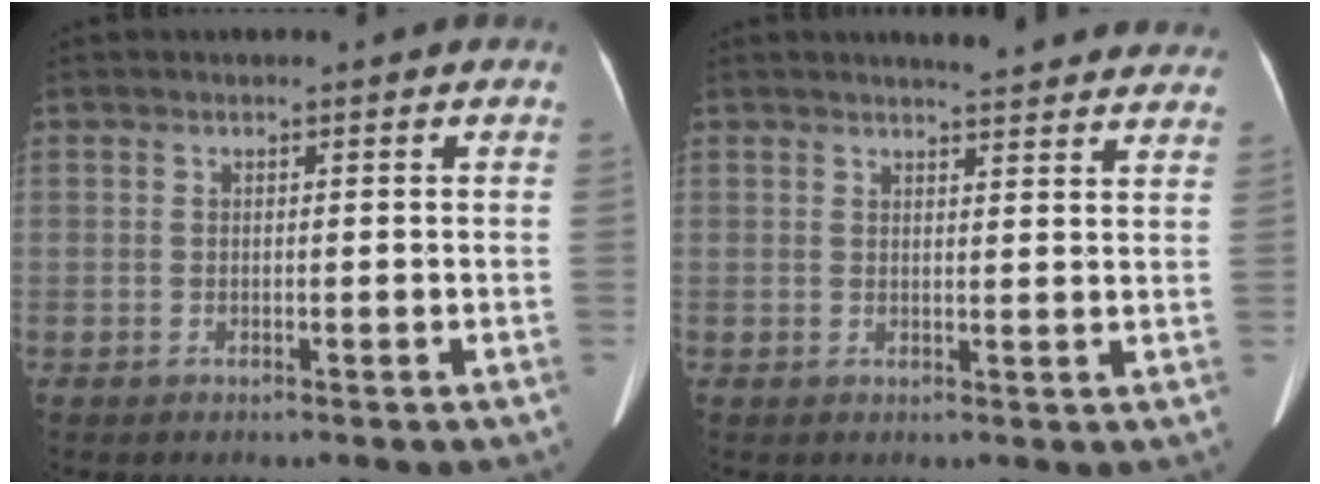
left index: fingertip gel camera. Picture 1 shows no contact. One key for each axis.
{"total": 11.0, "fx": 10.3, "fy": 1.7, "fz": 3.6, "tx": -0.027, "ty": -0.001, "tz": 0.102}